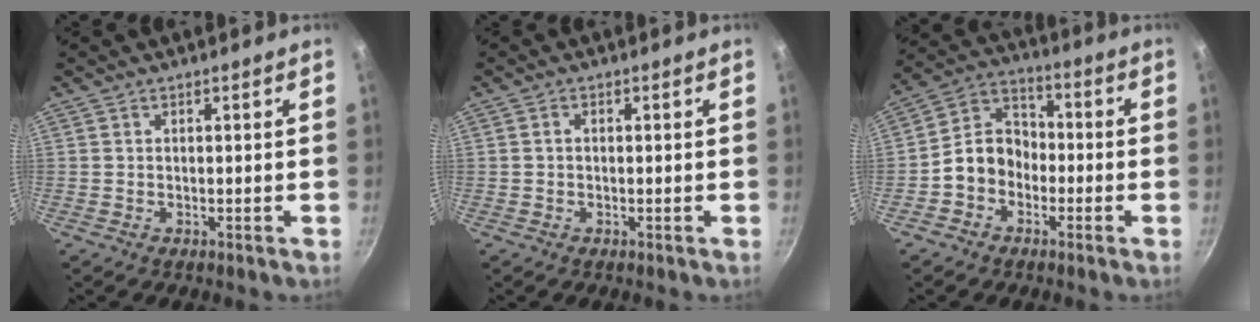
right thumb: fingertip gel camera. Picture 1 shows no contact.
{"total": 0.9, "force": [-0.1, 0.7, 0.6], "torque": [-0.011, 0.006, -0.001]}
{"total": 9.2, "force": [-2.7, 7.5, 4.6], "torque": [-0.047, 0.046, -0.068]}